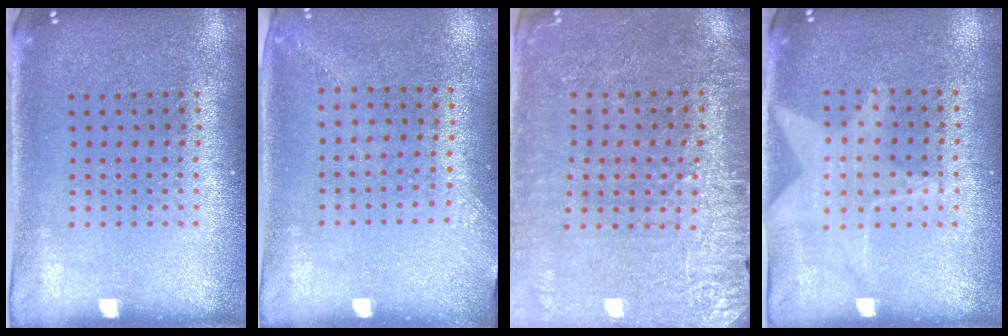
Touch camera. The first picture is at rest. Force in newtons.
{"total": 1.3, "press": 1.0, "slide": 0.8}
{"total": 3.0, "press": 2.9, "slide": 0.6}
{"total": 1.1, "press": 1.0, "slide": 0.4}